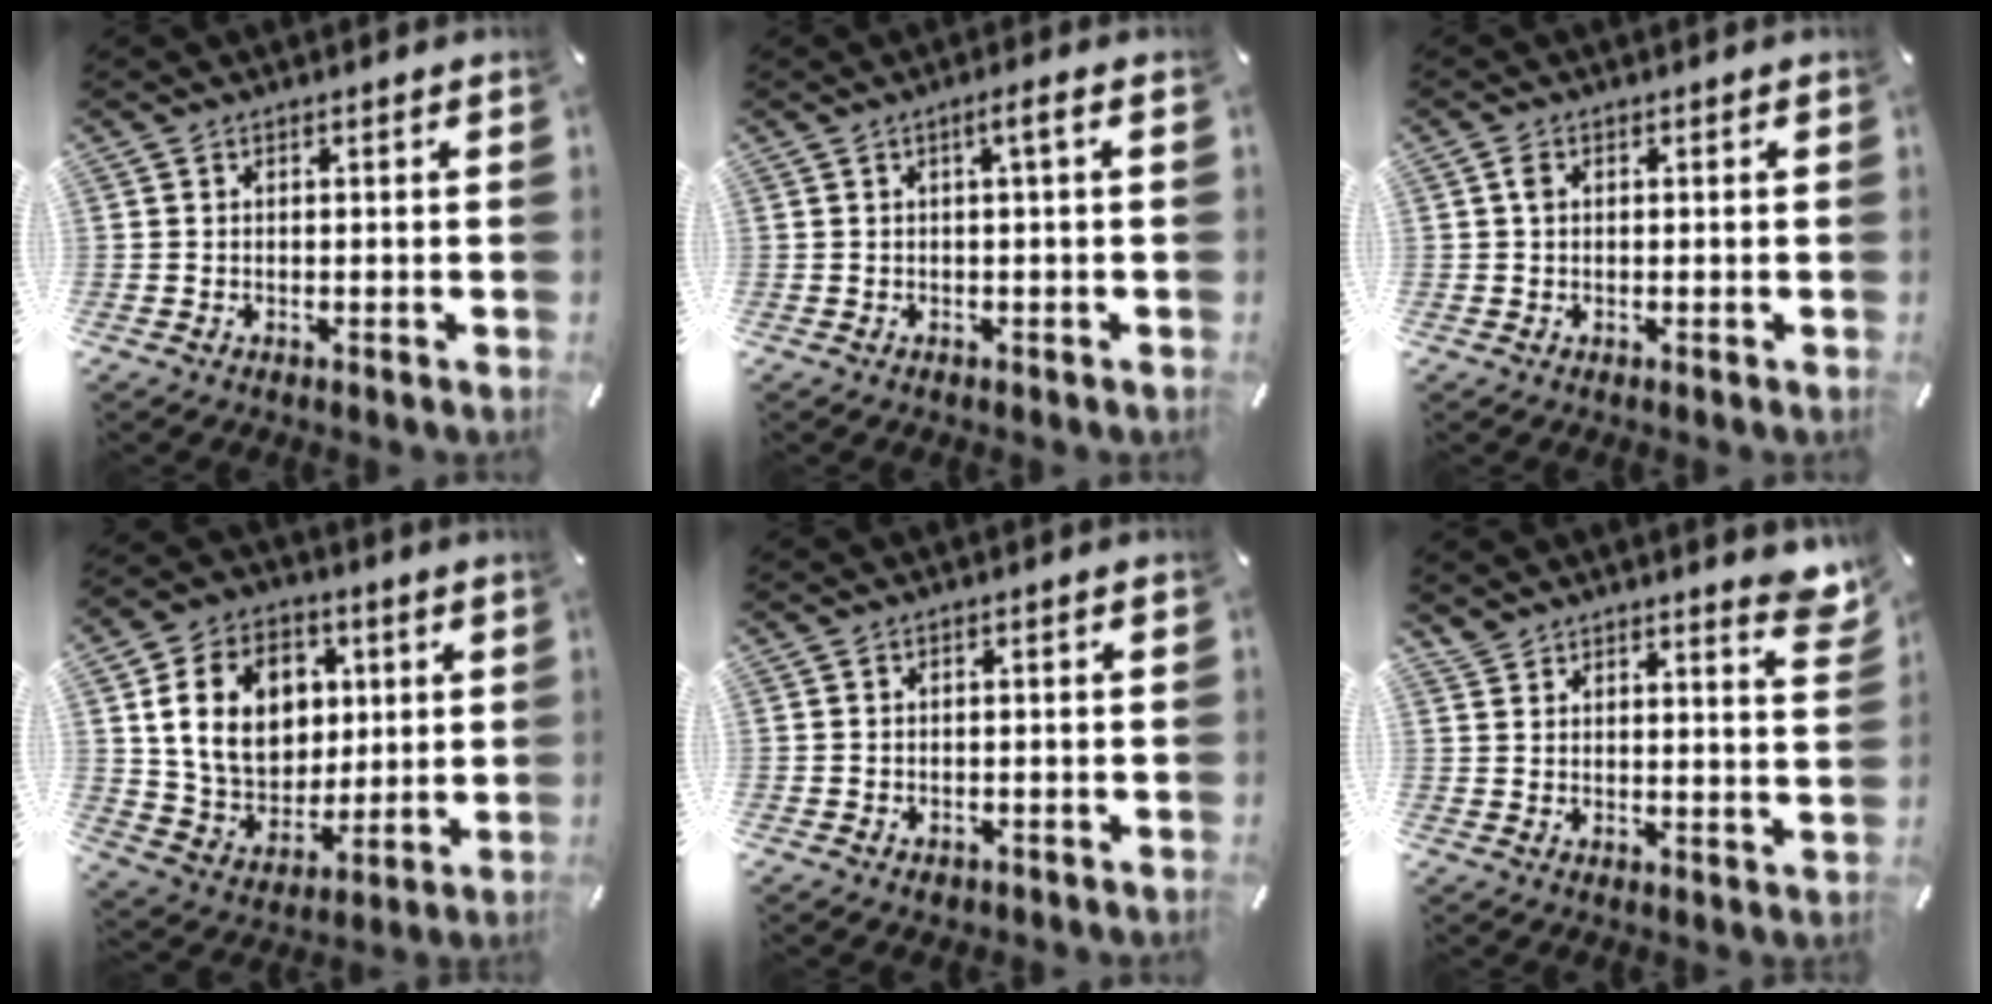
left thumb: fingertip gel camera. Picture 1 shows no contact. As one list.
[{"total": 3.1, "force": [0.2, 0.2, 3.1], "torque": [-0.059, 0.004, 0.000]}, {"total": 1.4, "force": [0.2, 0.9, 1.1], "torque": [-0.022, 0.005, 0.003]}, {"total": 16.4, "force": [4.2, 13.3, 8.6], "torque": [-0.157, 0.004, 0.084]}, {"total": 1.1, "force": [-0.5, 0.9, 0.5], "torque": [-0.008, 0.004, -0.010]}, {"total": 6.6, "force": [5.7, 1.9, 2.7], "torque": [-0.038, -0.037, 0.102]}]